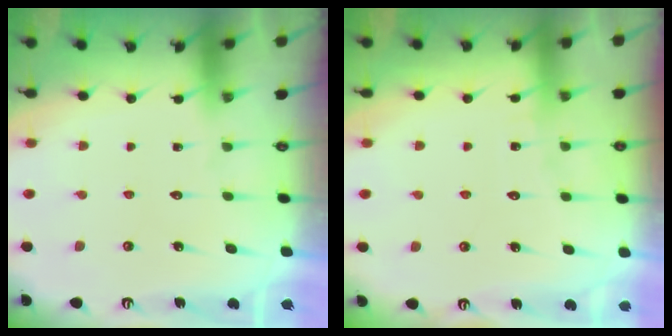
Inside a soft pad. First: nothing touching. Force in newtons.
{"total": 4.2, "press": 4.1, "slide": 0.4}